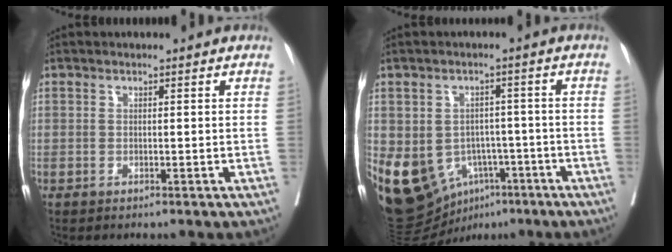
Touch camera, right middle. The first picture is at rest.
{"total": 14.8, "force": [-6.2, 11.2, 7.6], "torque": [-0.156, 0.012, -0.082]}